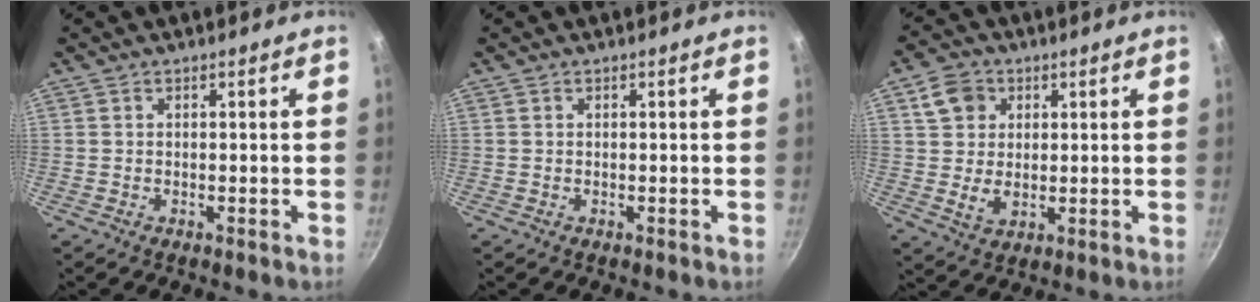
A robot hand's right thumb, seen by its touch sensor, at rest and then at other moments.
{"total": 0.0}
{"total": 8.1, "force": [2.6, 6.7, 3.8], "torque": [-0.043, -0.009, 0.045]}